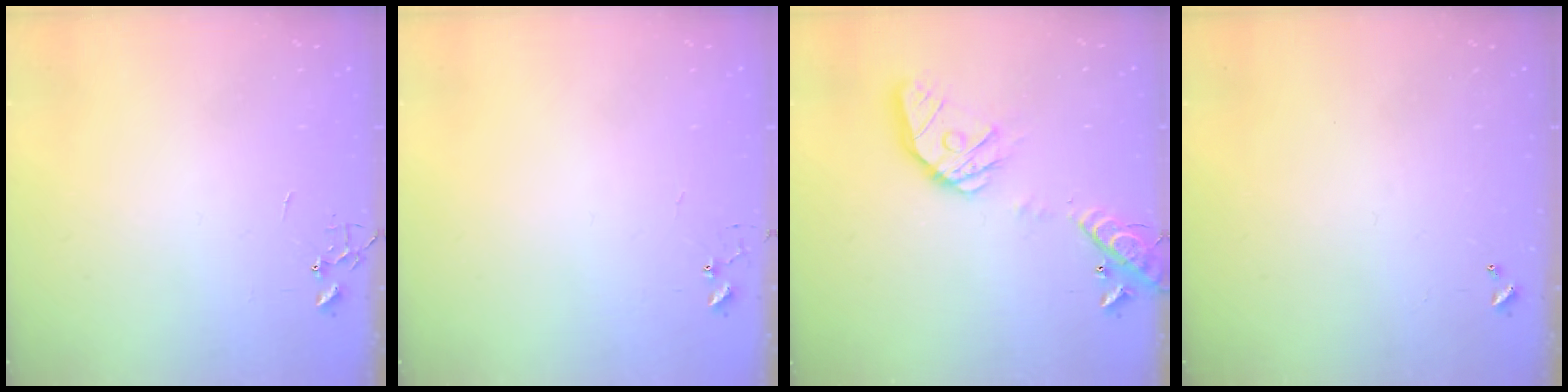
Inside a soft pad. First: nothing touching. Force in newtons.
{"total": 5.2, "press": 5.2, "slide": 0.4}
{"total": 16.7, "press": 16.5, "slide": 2.5}
{"total": 0.0}